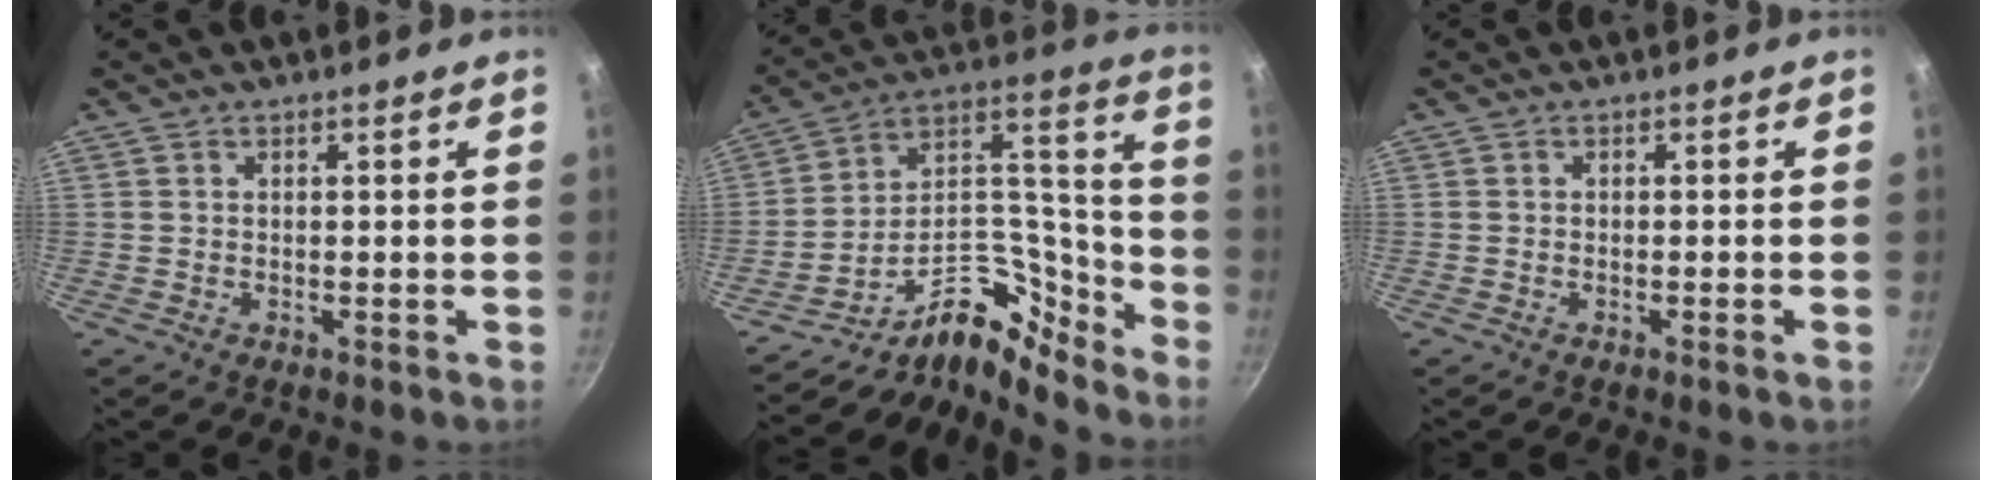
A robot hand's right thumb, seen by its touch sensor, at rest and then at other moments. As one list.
[{"total": 14.7, "force": [-13.0, 5.0, 4.4], "torque": [-0.011, 0.143, -0.241]}, {"total": 0.8, "force": [-0.5, 0.0, 0.7], "torque": [-0.019, 0.005, -0.010]}]